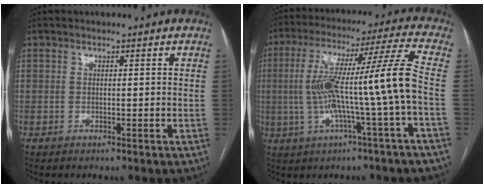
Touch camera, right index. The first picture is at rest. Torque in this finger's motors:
{"motor_torque": [2.14, 0.00, 0.91, 0.21]}